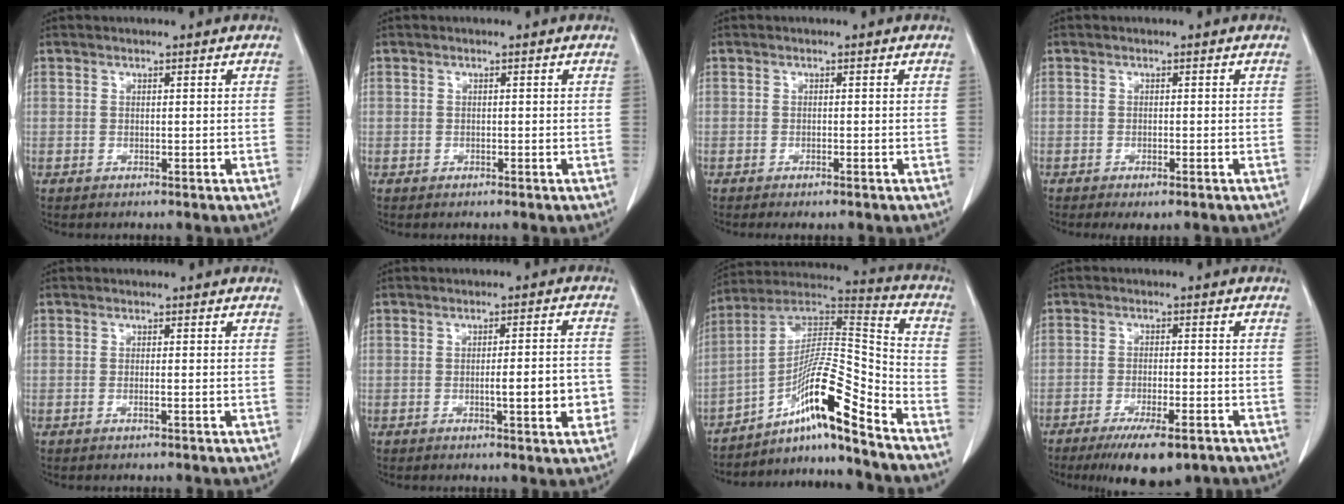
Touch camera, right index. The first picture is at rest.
{"total": 0.6, "force": [-0.3, 0.5, 0.0], "torque": [-0.002, 0.005, -0.006]}
{"total": 1.3, "force": [-1.0, 0.2, 0.8], "torque": [-0.013, -0.004, -0.013]}
{"total": 2.6, "force": [-1.7, 0.7, 1.8], "torque": [-0.023, -0.005, -0.022]}
{"total": 0.7, "force": [-0.3, -0.1, 0.6], "torque": [-0.012, 0.000, -0.005]}
{"total": 6.5, "force": [-1.7, 1.0, 6.2], "torque": [-0.082, 0.005, -0.019]}
{"total": 15.1, "force": [-10.0, -0.2, 11.3], "torque": [-0.207, 0.023, -0.171]}
{"total": 9.8, "force": [-6.9, 2.2, 6.6], "torque": [-0.098, -0.017, -0.102]}